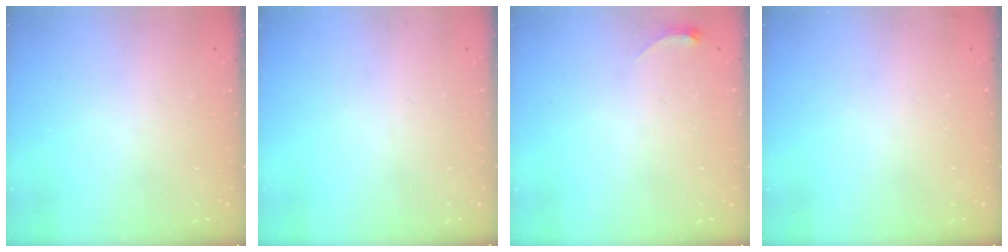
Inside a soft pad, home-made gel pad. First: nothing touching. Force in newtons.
{"total": 0.0}
{"total": 3.3, "press": 3.2, "slide": 0.7}
{"total": 2.8, "press": 2.3, "slide": 1.7}